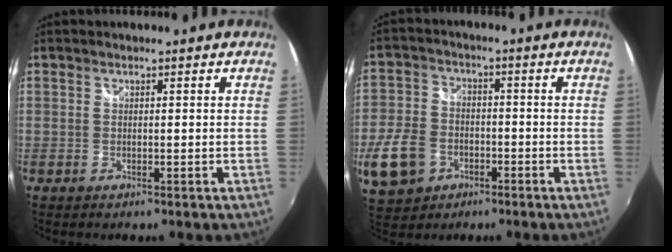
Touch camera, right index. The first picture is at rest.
{"total": 11.9, "force": [-4.5, 9.0, 6.2], "torque": [-0.165, 0.005, -0.077]}